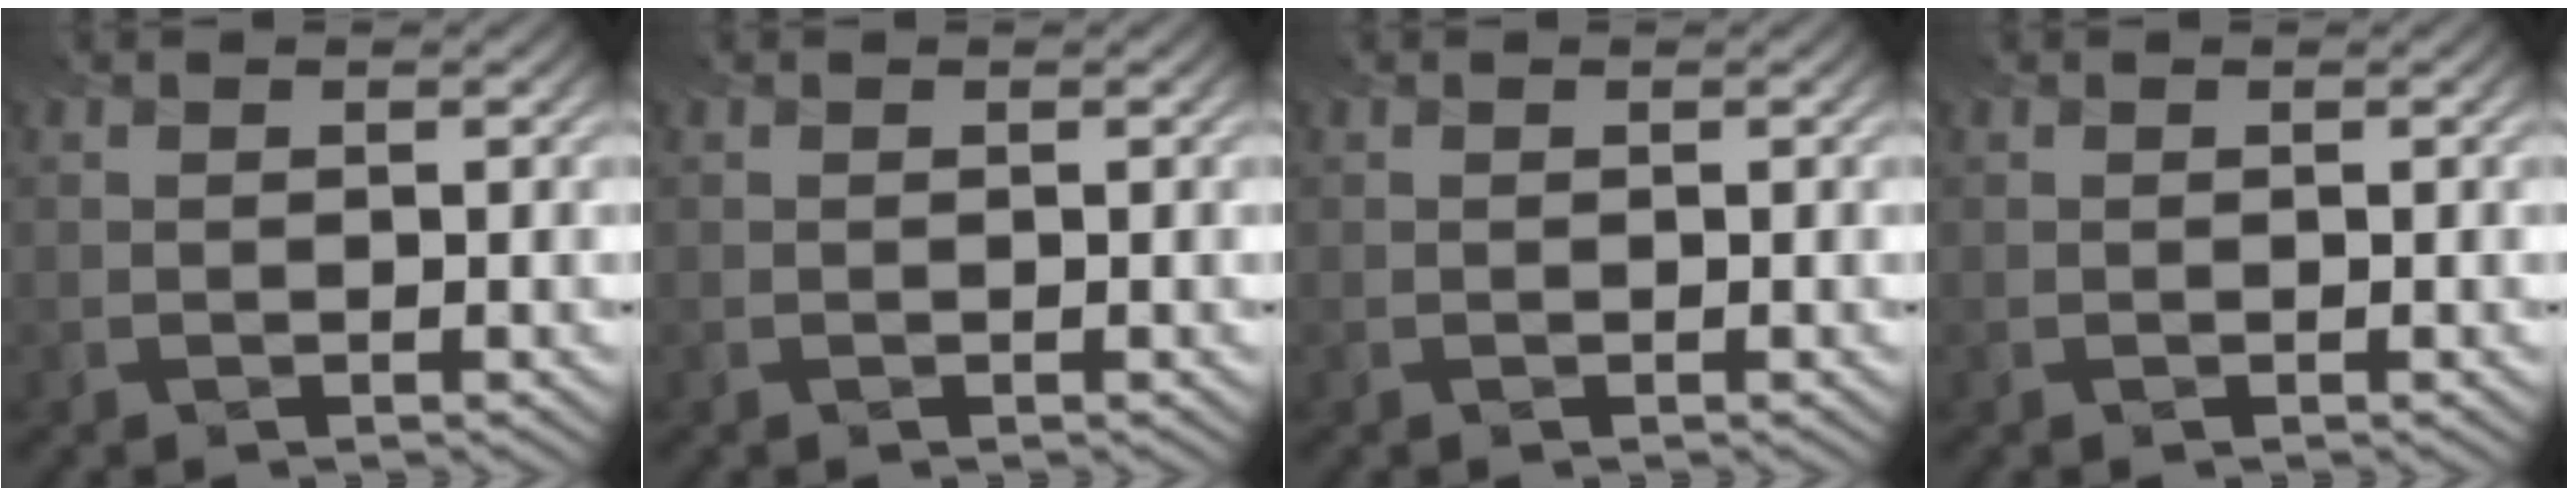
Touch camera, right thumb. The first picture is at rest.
{"total": 0.0}
{"total": 0.0}
{"total": 0.0}